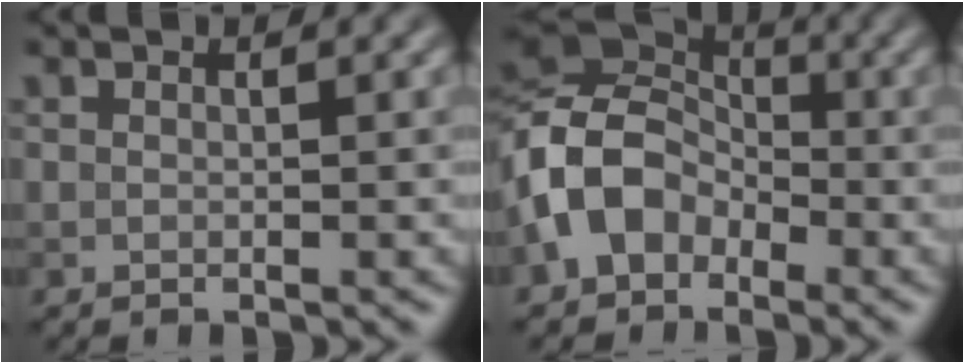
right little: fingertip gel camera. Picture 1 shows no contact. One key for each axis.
{"total": 7.2, "fx": -2.5, "fy": 5.4, "fz": 4.1, "tx": -0.081, "ty": 0.010, "tz": -0.068}